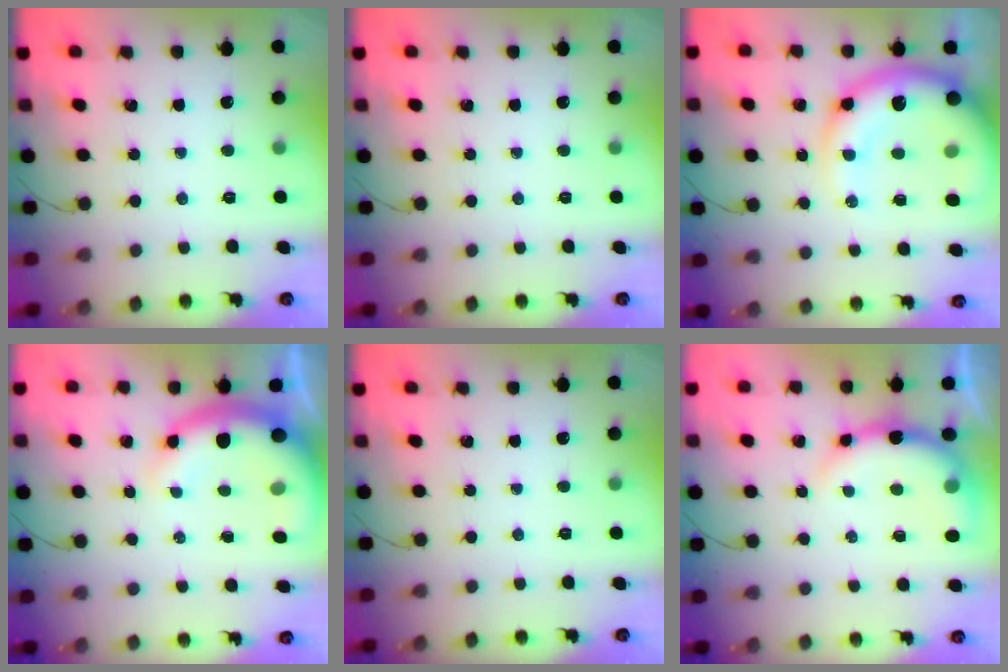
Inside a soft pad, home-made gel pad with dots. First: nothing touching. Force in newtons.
{"total": 0.0}
{"total": 18.9, "press": 18.5, "slide": 3.9}
{"total": 13.3, "press": 12.9, "slide": 2.9}
{"total": 0.0}
{"total": 9.3, "press": 9.1, "slide": 2.0}